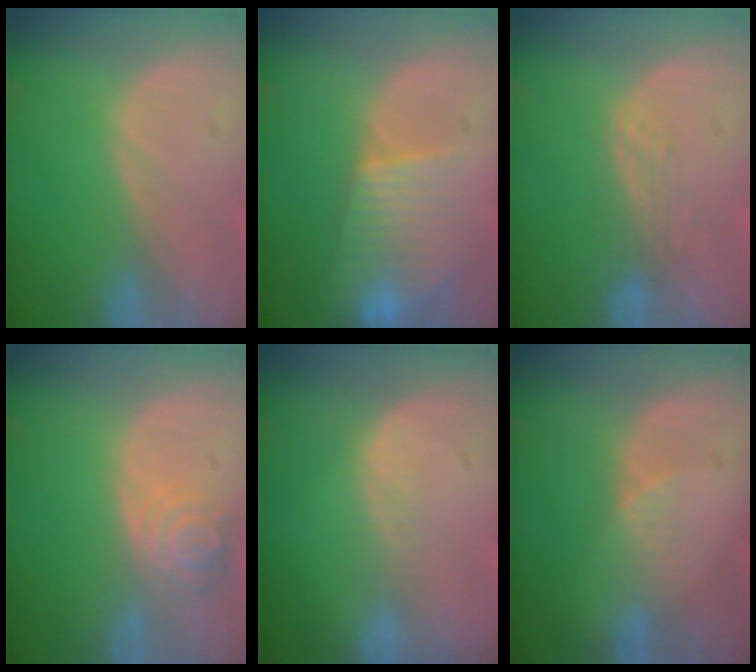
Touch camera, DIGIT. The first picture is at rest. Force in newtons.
{"total": 7.5, "press": 7.0, "slide": 2.8}
{"total": 3.1, "press": 2.6, "slide": 1.7}
{"total": 4.3, "press": 4.3, "slide": 0.4}
{"total": 2.3, "press": 1.6, "slide": 1.6}
{"total": 2.6, "press": 2.2, "slide": 1.4}